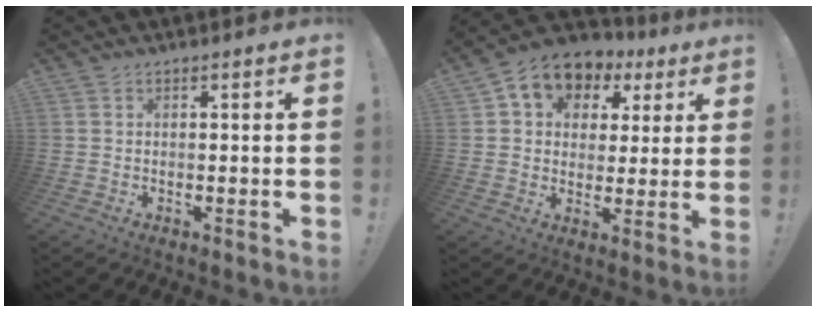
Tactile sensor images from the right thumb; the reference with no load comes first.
{"total": 9.8, "force": [4.6, 7.5, 4.3], "torque": [-0.071, -0.024, 0.089]}